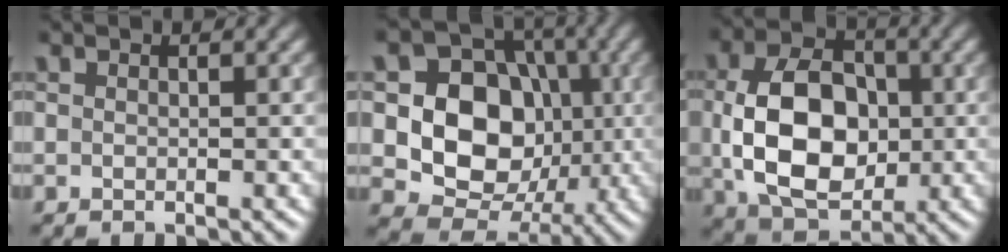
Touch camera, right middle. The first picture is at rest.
{"total": 10.1, "force": [-0.6, 8.2, 5.8], "torque": [-0.093, -0.002, -0.028]}
{"total": 10.3, "force": [-0.3, 7.1, 7.4], "torque": [-0.155, -0.007, -0.003]}